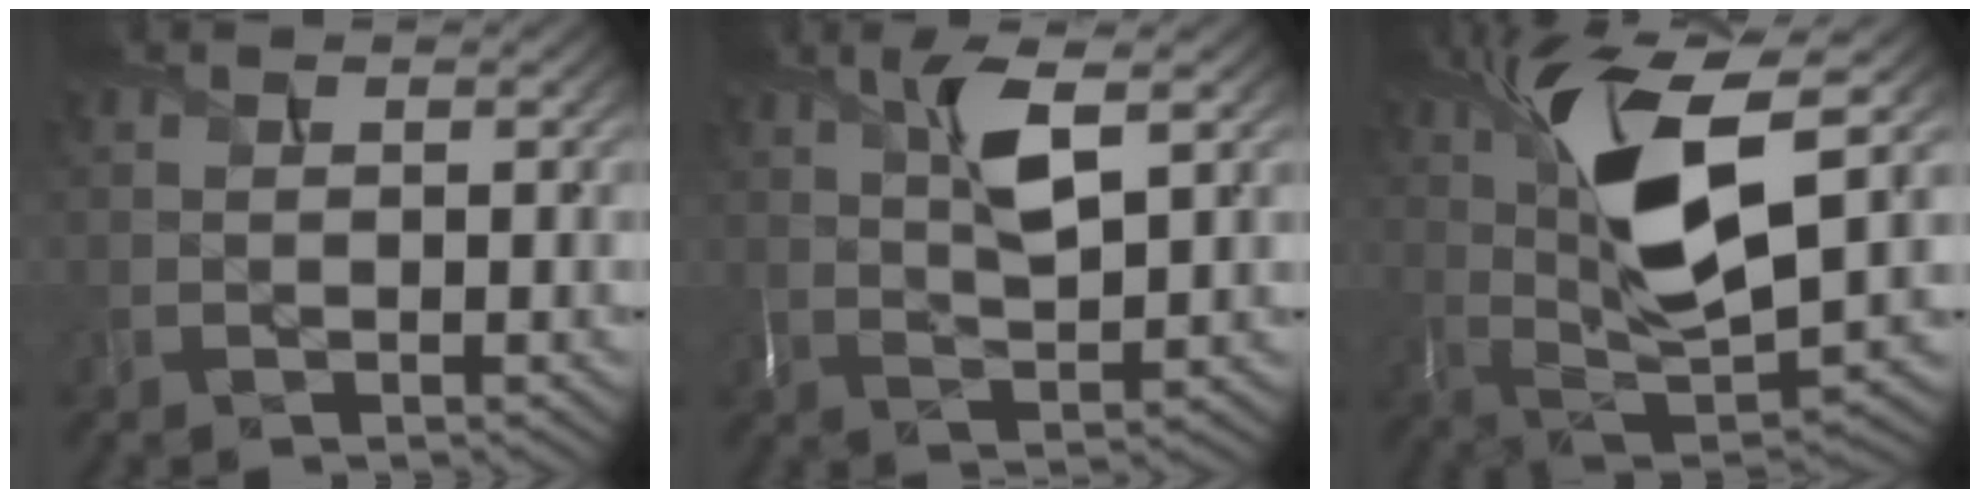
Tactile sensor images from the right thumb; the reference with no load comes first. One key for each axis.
{"total": 6.4, "fx": 2.7, "fy": 1.6, "fz": 5.5, "tx": -0.121, "ty": 0.002, "tz": 0.052}
{"total": 14.7, "fx": 4.6, "fy": 5.0, "fz": 13.0, "tx": -0.257, "ty": 0.003, "tz": 0.084}